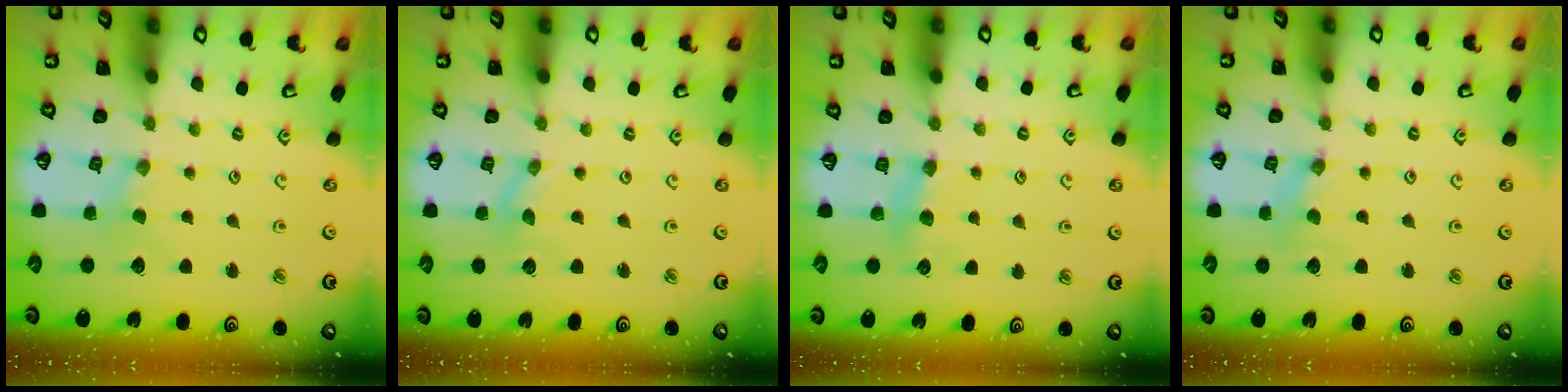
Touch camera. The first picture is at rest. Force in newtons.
{"total": 0.0}
{"total": 6.1, "press": 6.1, "slide": 0.5}
{"total": 1.0, "press": 1.0, "slide": 0.2}